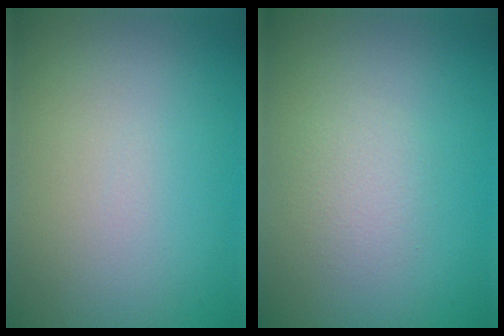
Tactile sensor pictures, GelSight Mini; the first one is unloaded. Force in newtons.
{"total": 1.6, "press": 1.6, "slide": 0.1}